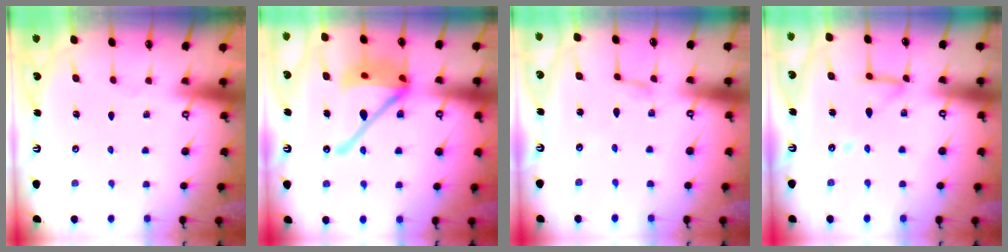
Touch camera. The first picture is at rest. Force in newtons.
{"total": 18.8, "press": 18.6, "slide": 3.0}
{"total": 2.8, "press": 2.8, "slide": 0.2}
{"total": 11.2, "press": 11.2, "slide": 1.1}